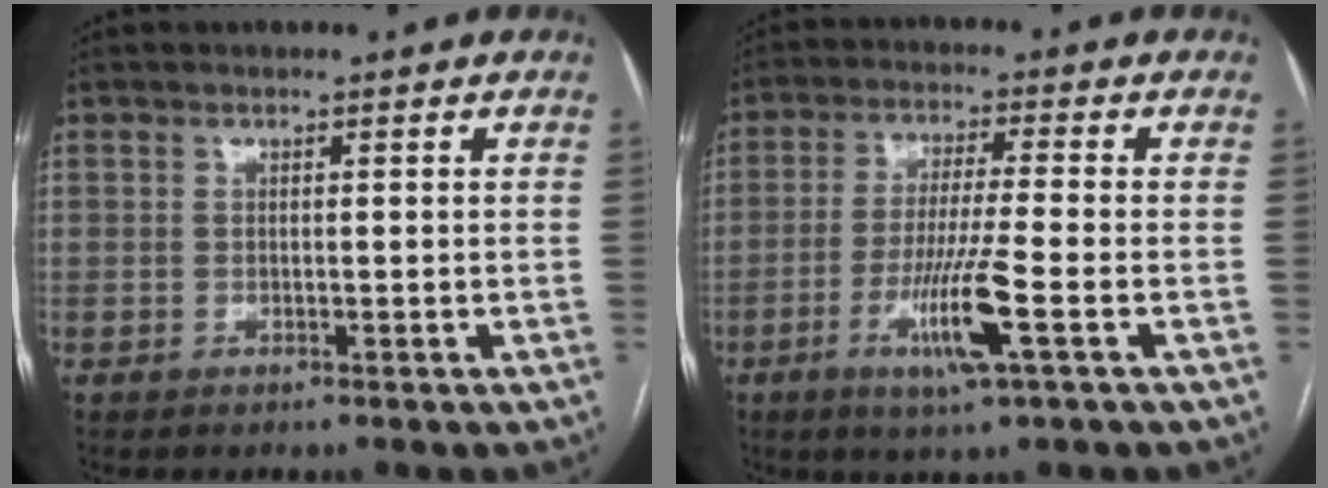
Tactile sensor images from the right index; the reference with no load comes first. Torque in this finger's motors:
{"motor_torque": [1.51, -0.29, 0.58, 0.13]}